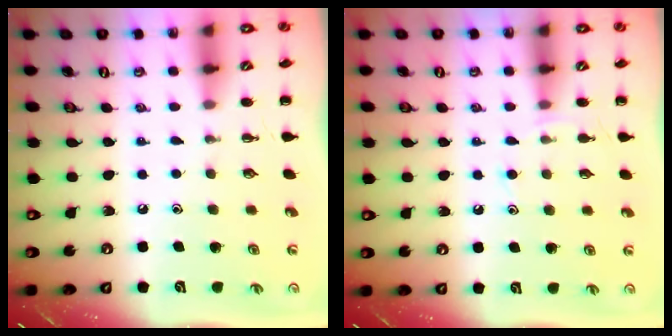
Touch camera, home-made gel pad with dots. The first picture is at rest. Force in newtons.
{"total": 6.3, "press": 6.0, "slide": 1.9}